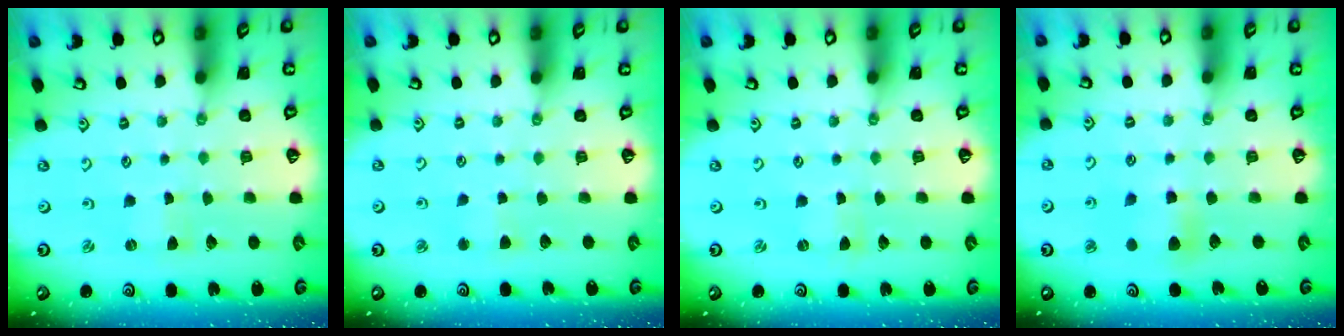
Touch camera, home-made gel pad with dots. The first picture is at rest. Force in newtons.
{"total": 2.1, "press": 2.1, "slide": 0.5}
{"total": 0.0}
{"total": 6.6, "press": 6.6, "slide": 0.6}